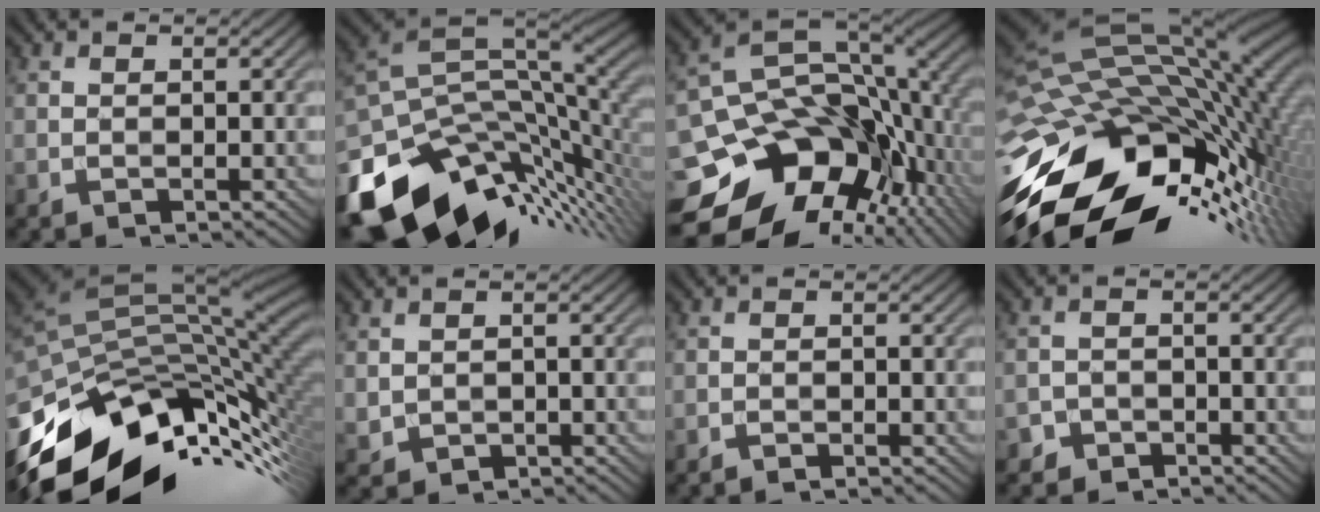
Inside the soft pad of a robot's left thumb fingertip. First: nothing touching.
{"total": 15.7, "force": [-7.2, 7.2, 11.9], "torque": [-0.258, -0.019, -0.124]}
{"total": 18.2, "force": [-5.8, 12.8, 11.6], "torque": [-0.234, -0.016, -0.071]}
{"total": 18.9, "force": [-6.5, 10.8, 14.1], "torque": [-0.306, -0.034, -0.102]}
{"total": 15.8, "force": [-8.4, 8.1, 10.6], "torque": [-0.231, -0.021, -0.148]}
{"total": 1.1, "force": [0.3, 1.0, 0.2], "torque": [-0.014, -0.003, 0.013]}
{"total": 0.7, "force": [-0.7, -0.1, 0.0], "torque": [-0.001, 0.002, -0.013]}
{"total": 1.9, "force": [-1.6, 0.9, -0.4], "torque": [0.011, 0.005, -0.033]}